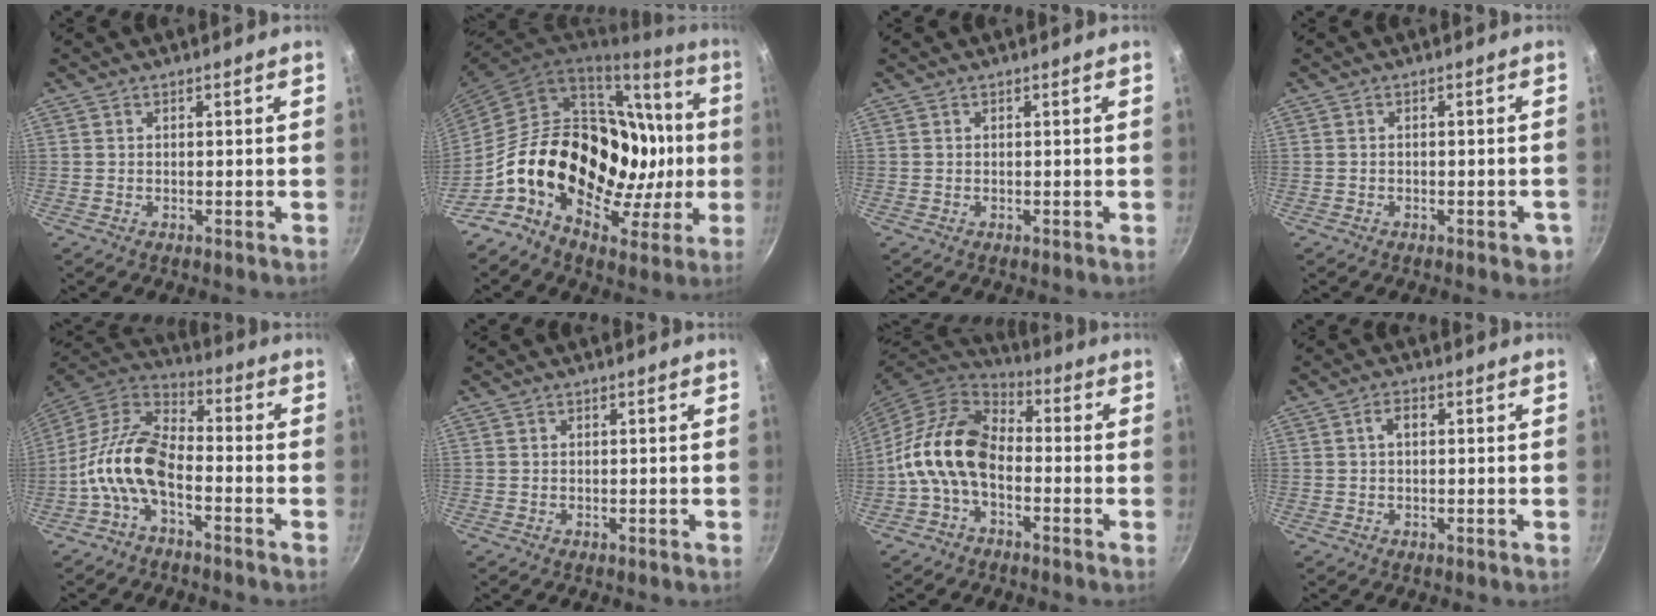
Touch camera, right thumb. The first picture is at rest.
{"total": 29.9, "force": [-1.5, 19.7, 22.4], "torque": [-0.326, 0.040, -0.016]}
{"total": 0.0}
{"total": 3.2, "force": [-1.5, 1.5, 2.4], "torque": [-0.018, 0.009, -0.014]}
{"total": 12.3, "force": [-4.4, 6.3, 9.6], "torque": [-0.186, 0.055, -0.102]}
{"total": 0.0}
{"total": 13.2, "force": [-2.7, 8.6, 9.7], "torque": [-0.163, 0.040, -0.071]}
{"total": 2.3, "force": [0.4, 1.4, 1.8], "torque": [-0.032, 0.008, 0.005]}